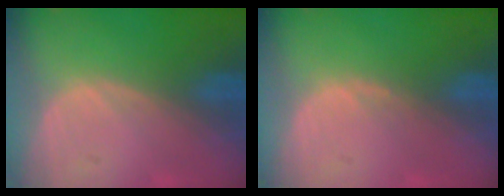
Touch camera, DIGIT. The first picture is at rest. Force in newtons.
{"total": 0.6, "press": 0.5, "slide": 0.3}